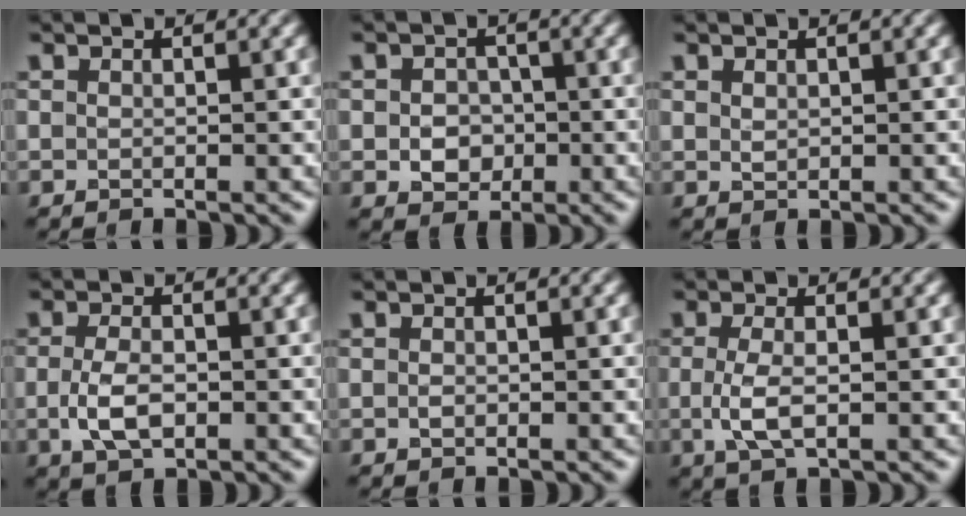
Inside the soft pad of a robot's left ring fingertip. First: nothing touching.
{"total": 2.8, "force": [-0.5, 2.4, 1.5], "torque": [-0.022, -0.003, -0.011]}
{"total": 0.7, "force": [0.3, 0.4, 0.3], "torque": [-0.010, -0.003, 0.011]}
{"total": 3.2, "force": [-0.6, 1.8, 2.7], "torque": [-0.059, -0.005, -0.010]}
{"total": 0.5, "force": [-0.1, 0.4, 0.3], "torque": [-0.007, -0.002, -0.001]}
{"total": 2.8, "force": [-0.3, 1.1, 2.6], "torque": [-0.062, -0.005, -0.006]}